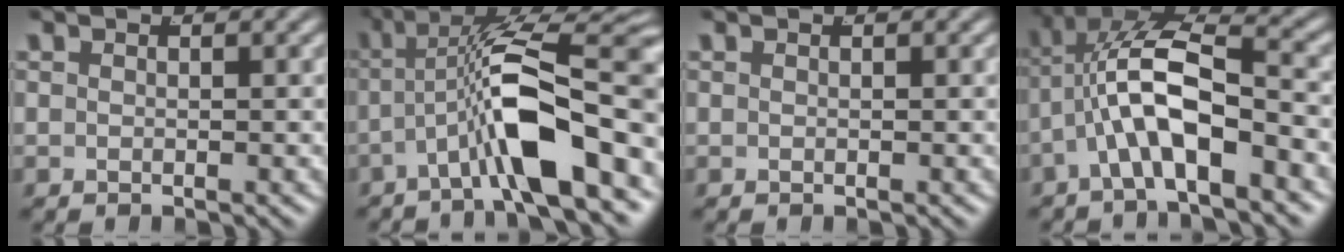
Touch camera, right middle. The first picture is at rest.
{"total": 9.2, "force": [-1.4, 3.1, 8.5], "torque": [-0.134, -0.011, -0.012]}
{"total": 0.0}
{"total": 7.2, "force": [-0.5, 3.8, 6.1], "torque": [-0.116, -0.016, -0.004]}